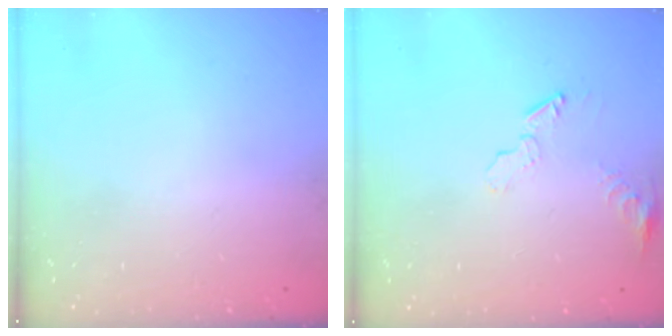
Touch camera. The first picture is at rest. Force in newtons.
{"total": 6.6, "press": 6.6, "slide": 0.3}